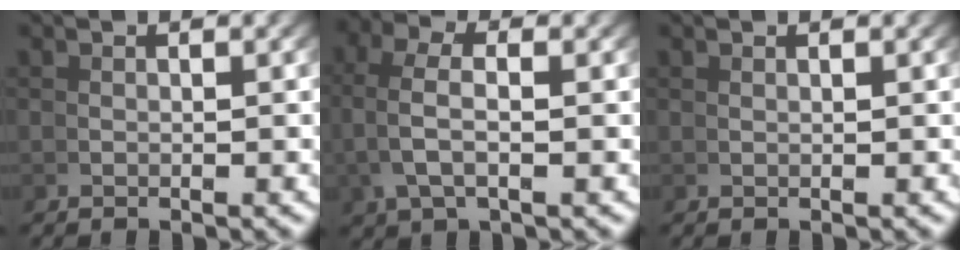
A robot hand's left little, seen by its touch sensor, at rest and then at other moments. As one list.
[{"total": 3.0, "force": [0.9, 0.8, 2.8], "torque": [-0.066, 0.001, 0.023]}, {"total": 0.9, "force": [0.6, -0.7, -0.2], "torque": [0.010, 0.001, 0.013]}]